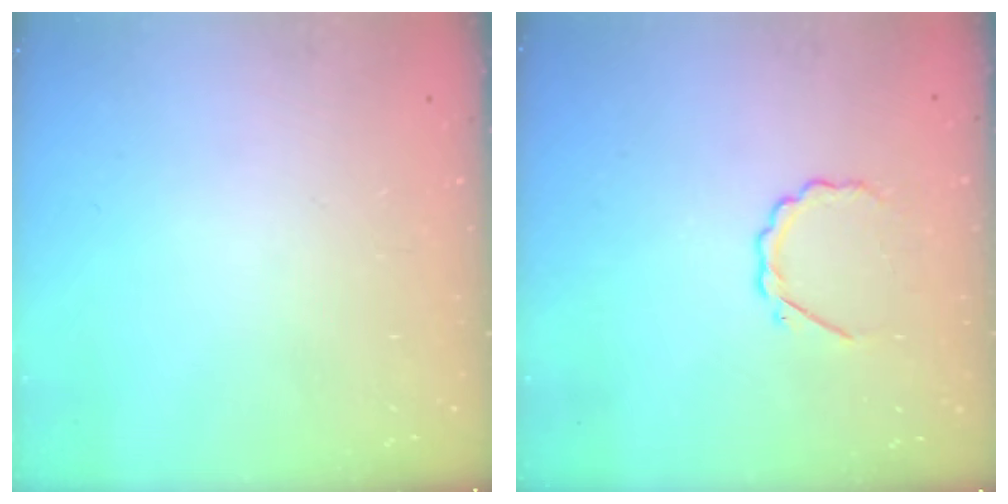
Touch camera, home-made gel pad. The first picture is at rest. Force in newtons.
{"total": 3.9, "press": 3.7, "slide": 1.3}